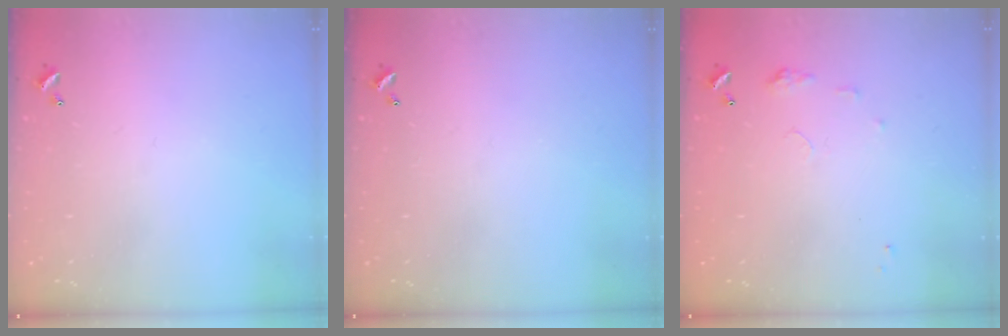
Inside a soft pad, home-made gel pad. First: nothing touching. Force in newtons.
{"total": 0.0}
{"total": 4.5, "press": 4.4, "slide": 0.5}